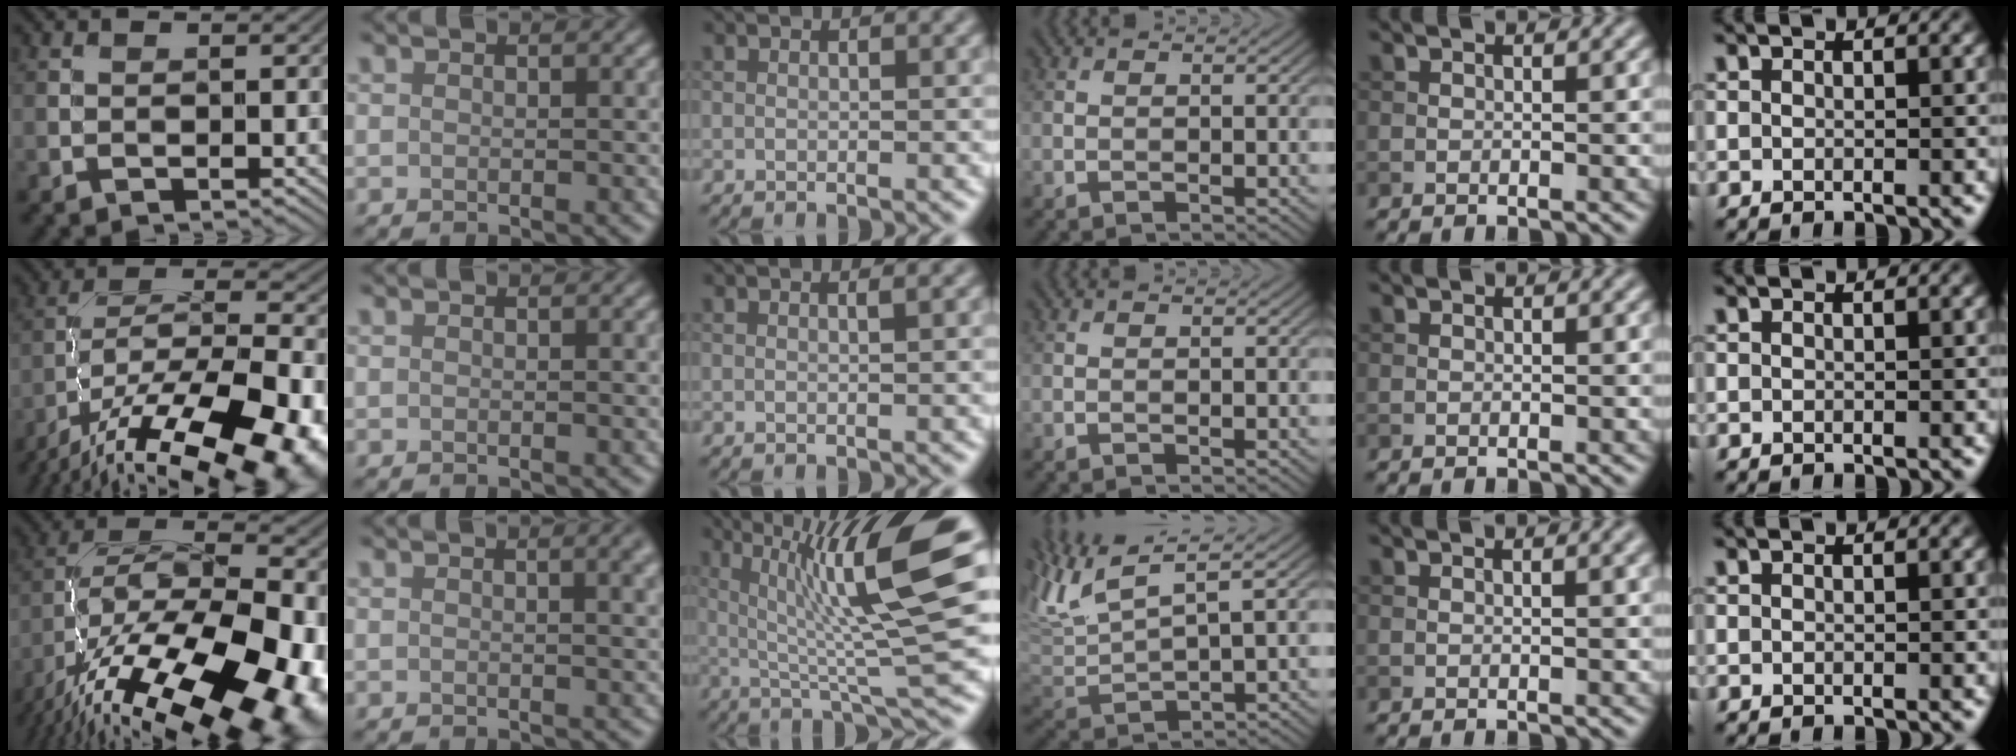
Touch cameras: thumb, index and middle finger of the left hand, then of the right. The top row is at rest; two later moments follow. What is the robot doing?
{"motion": "screw", "object": "dispenser bottle"}